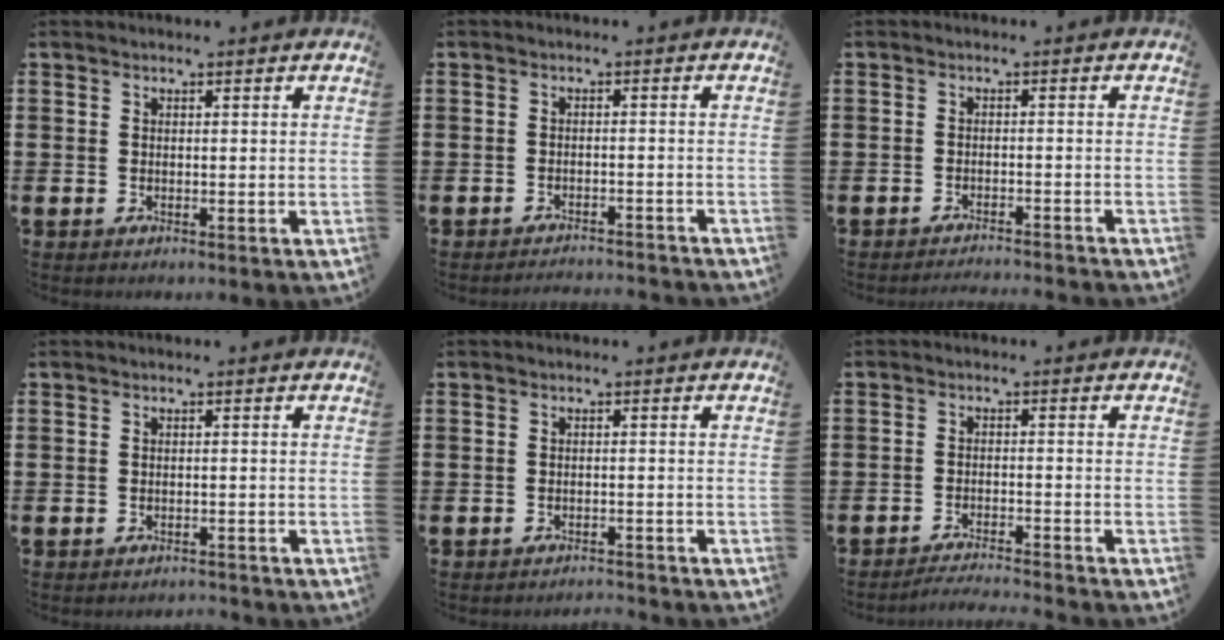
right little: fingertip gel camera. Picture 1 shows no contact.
{"total": 1.7, "force": [-1.7, -0.2, 0.0], "torque": [-0.002, 0.005, -0.035]}
{"total": 1.5, "force": [-1.5, -0.3, 0.0], "torque": [0.001, 0.004, -0.030]}
{"total": 0.9, "force": [-0.9, 0.0, 0.0], "torque": [-0.002, 0.000, -0.018]}
{"total": 1.2, "force": [-1.2, -0.1, -0.1], "torque": [-0.001, 0.003, -0.026]}
{"total": 2.2, "force": [-2.1, -0.4, 0.3], "torque": [-0.005, 0.003, -0.043]}